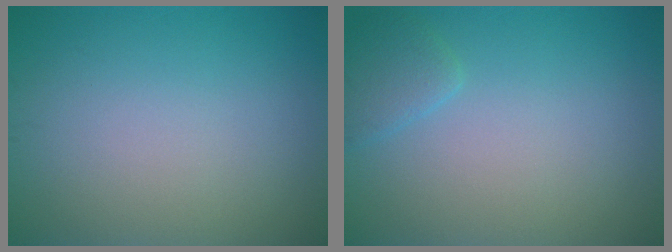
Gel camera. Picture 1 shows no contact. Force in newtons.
{"total": 1.5, "press": 1.5, "slide": 0.1}